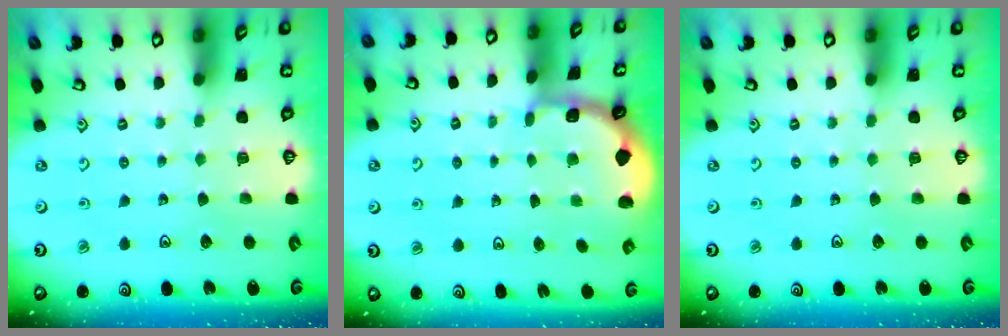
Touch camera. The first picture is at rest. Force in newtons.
{"total": 1.7, "press": 1.7, "slide": 0.4}
{"total": 0.0}